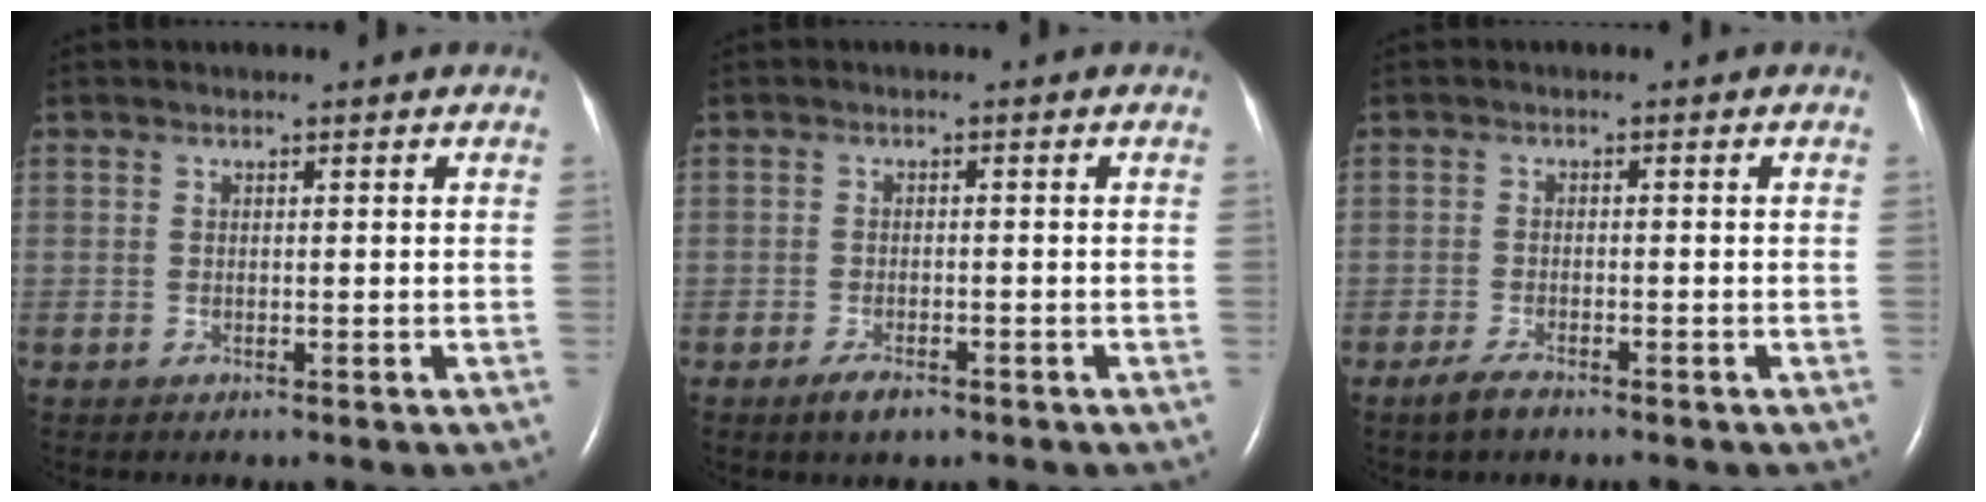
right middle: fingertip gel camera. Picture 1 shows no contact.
{"total": 2.6, "force": [-1.8, 0.9, 1.7], "torque": [-0.040, -0.004, -0.029]}
{"total": 2.4, "force": [-1.9, 0.6, 1.4], "torque": [-0.040, -0.005, -0.036]}